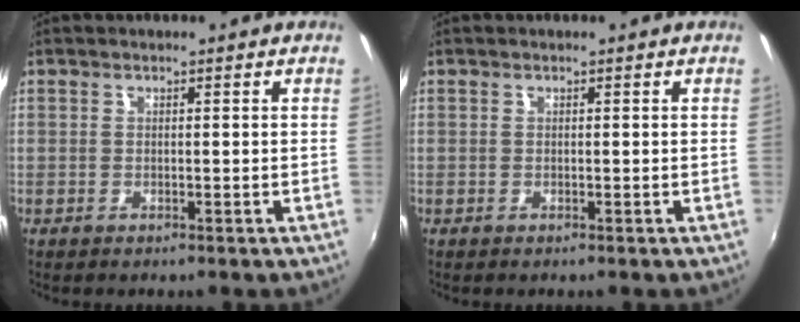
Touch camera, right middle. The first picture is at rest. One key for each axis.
{"total": 0.0}